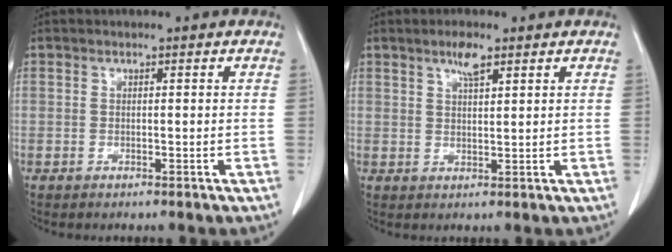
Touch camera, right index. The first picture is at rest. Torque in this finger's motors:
{"motor_torque": [0.06, 0.01, 0.06, 0.02]}